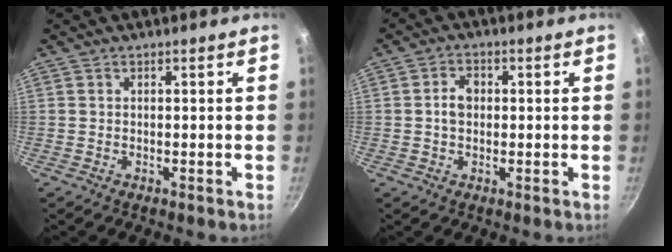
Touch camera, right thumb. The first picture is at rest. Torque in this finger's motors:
{"motor_torque": [-0.51, 0.01, 0.00, 0.08, 0.02]}